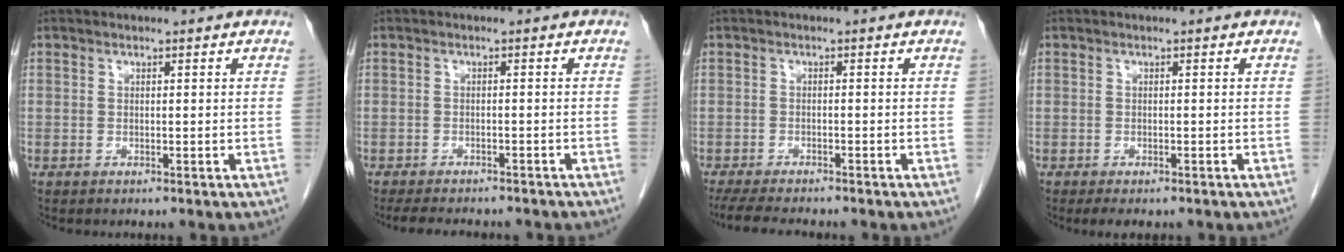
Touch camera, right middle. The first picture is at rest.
{"total": 10.3, "force": [-8.9, 2.7, 4.3], "torque": [-0.063, -0.006, -0.110]}
{"total": 7.7, "force": [-6.8, 1.1, 3.5], "torque": [-0.055, -0.016, -0.106]}
{"total": 2.8, "force": [-2.1, 1.1, 1.6], "torque": [-0.021, -0.006, -0.026]}